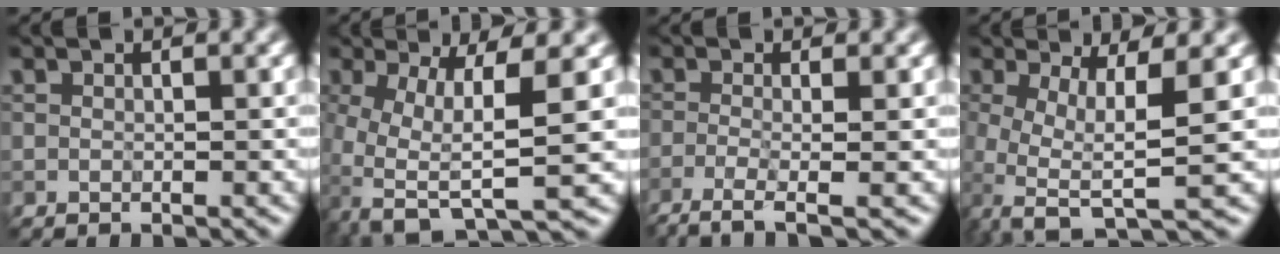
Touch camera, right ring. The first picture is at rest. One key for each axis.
{"total": 8.4, "fx": -2.0, "fy": 2.5, "fz": 7.7, "tx": -0.151, "ty": -0.005, "tz": -0.036}
{"total": 4.2, "fx": -1.9, "fy": 1.2, "fz": 3.5, "tx": -0.051, "ty": -0.005, "tz": -0.046}
{"total": 7.4, "fx": -1.9, "fy": 2.1, "fz": 6.8, "tx": -0.125, "ty": -0.007, "tz": -0.036}